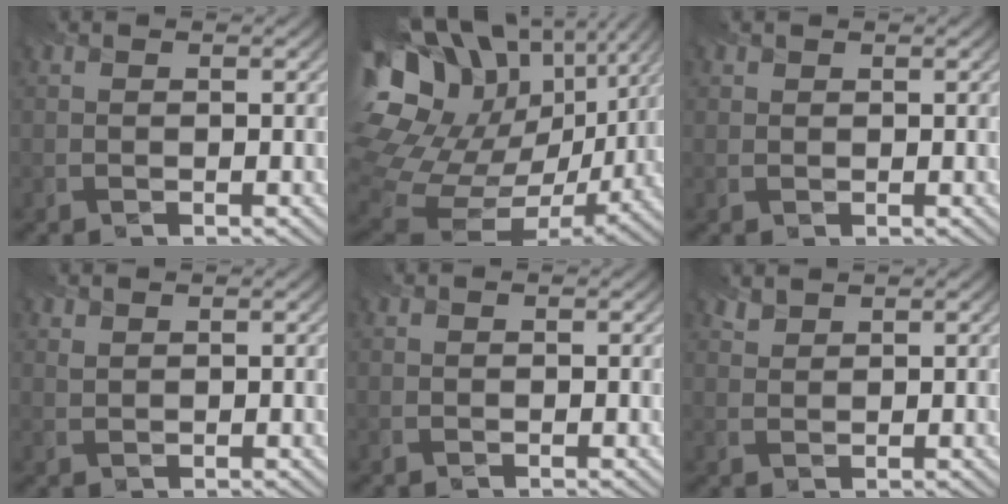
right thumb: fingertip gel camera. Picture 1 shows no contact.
{"total": 20.1, "force": [5.7, 14.5, 12.7], "torque": [-0.312, 0.008, 0.145]}
{"total": 0.8, "force": [0.7, 0.4, -0.1], "torque": [0.000, -0.002, 0.017]}
{"total": 1.0, "force": [1.0, 0.2, -0.1], "torque": [-0.008, -0.001, 0.024]}
{"total": 0.0}
{"total": 1.5, "force": [1.5, 0.3, 0.0], "torque": [-0.007, -0.001, 0.036]}